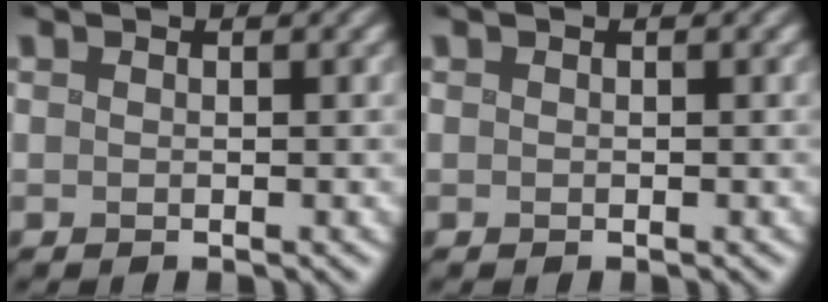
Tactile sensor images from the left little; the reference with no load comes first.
{"total": 0.0}